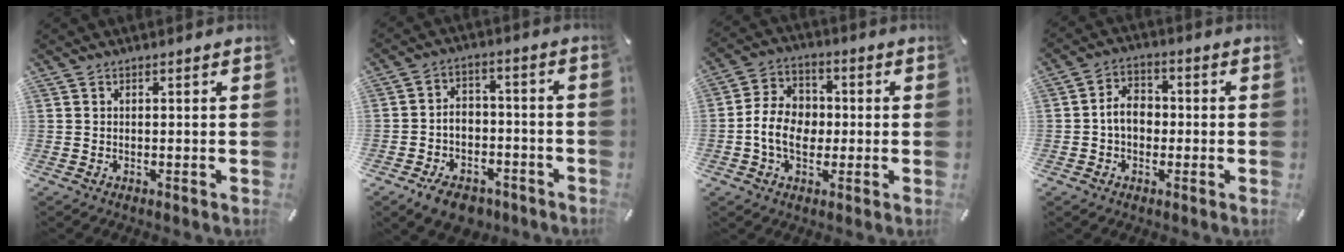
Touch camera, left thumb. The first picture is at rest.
{"total": 8.5, "force": [-5.6, 5.7, 3.0], "torque": [-0.050, 0.050, -0.098]}
{"total": 9.4, "force": [-1.7, 7.4, 5.6], "torque": [-0.114, 0.020, -0.028]}
{"total": 6.5, "force": [-0.9, 5.1, 3.9], "torque": [-0.081, 0.008, -0.019]}